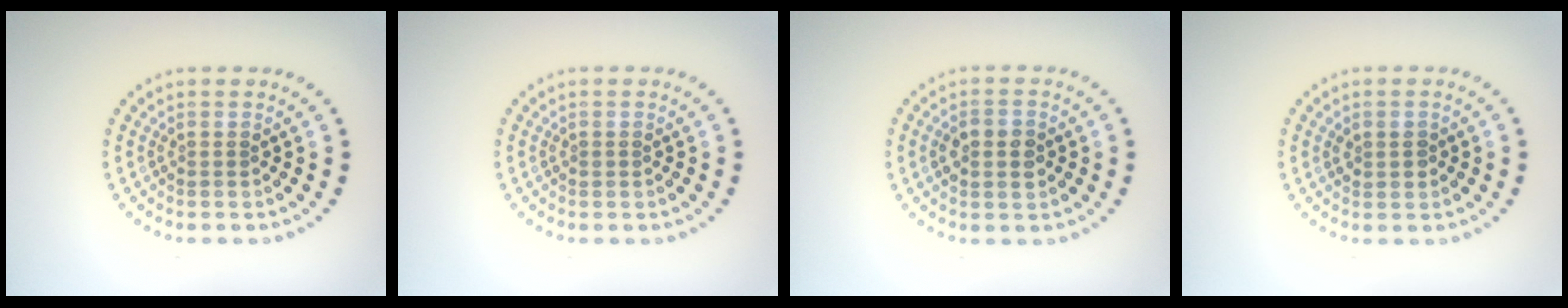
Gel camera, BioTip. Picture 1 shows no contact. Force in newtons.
{"total": 0.0}
{"total": 3.1, "press": 3.1, "slide": 0.1}
{"total": 1.4, "press": 1.3, "slide": 0.4}